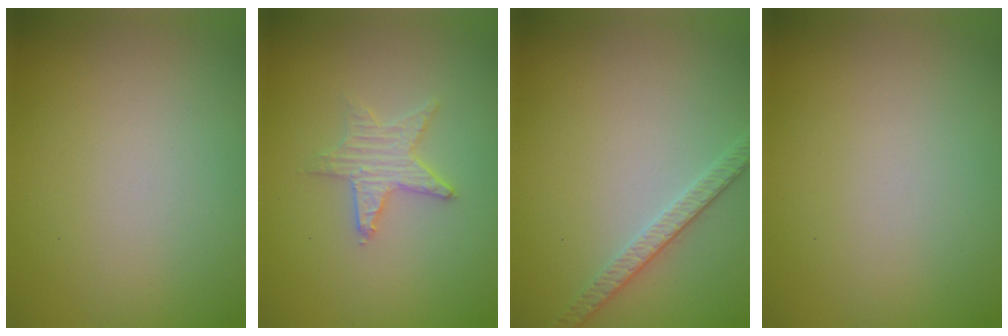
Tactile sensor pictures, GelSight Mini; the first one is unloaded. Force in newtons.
{"total": 2.7, "press": 2.6, "slide": 0.5}
{"total": 2.6, "press": 2.5, "slide": 0.8}
{"total": 0.0}